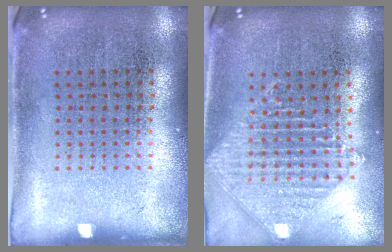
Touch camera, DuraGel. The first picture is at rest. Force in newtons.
{"total": 1.3, "press": 1.2, "slide": 0.5}